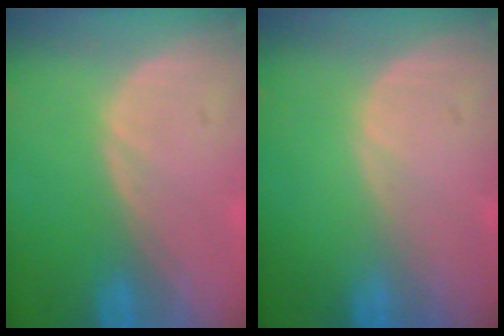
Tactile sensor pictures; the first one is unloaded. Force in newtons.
{"total": 0.0}